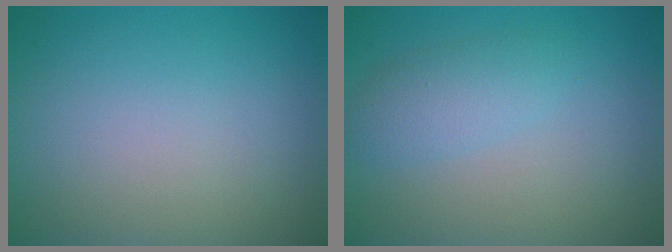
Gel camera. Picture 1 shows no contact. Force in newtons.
{"total": 2.4, "press": 2.4, "slide": 0.1}